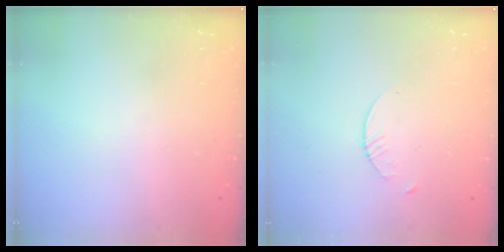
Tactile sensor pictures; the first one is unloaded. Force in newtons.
{"total": 1.5, "press": 1.5, "slide": 0.2}